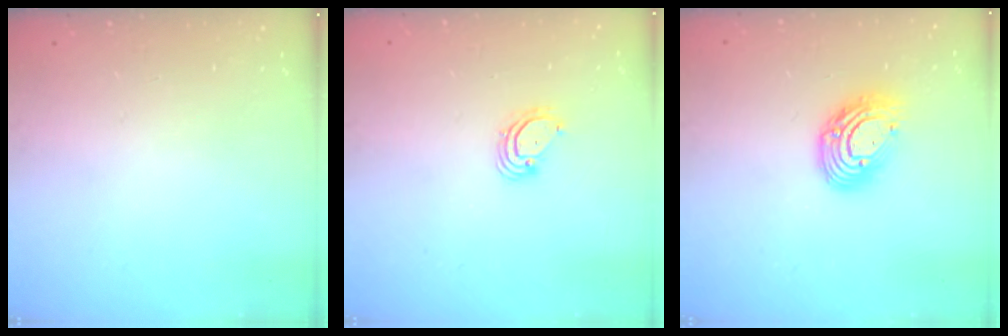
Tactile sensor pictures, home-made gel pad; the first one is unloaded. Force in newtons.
{"total": 3.8, "press": 3.8, "slide": 0.1}
{"total": 12.0, "press": 11.9, "slide": 1.0}